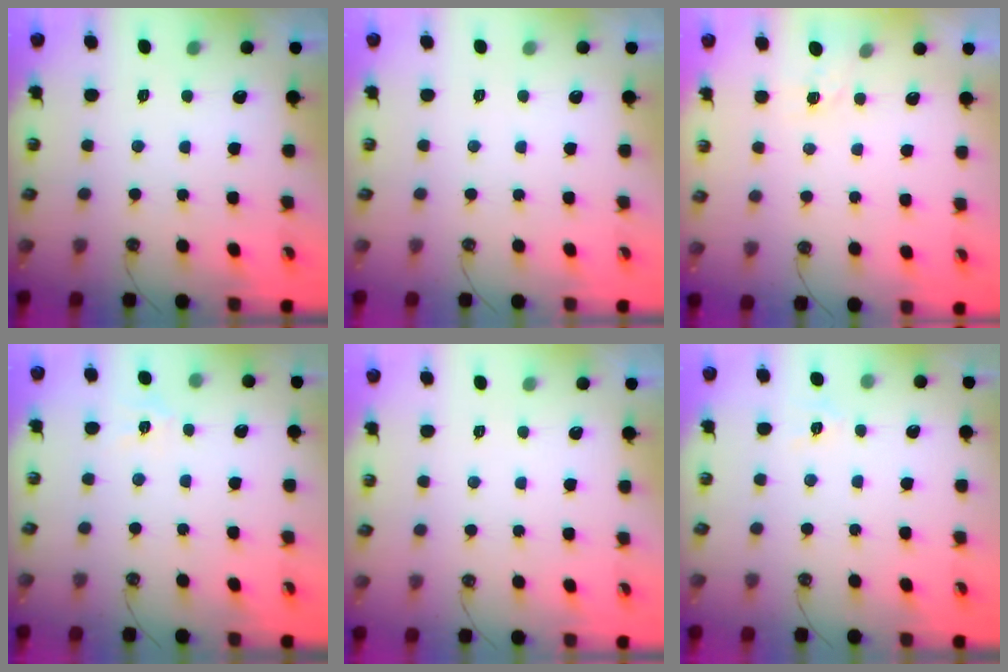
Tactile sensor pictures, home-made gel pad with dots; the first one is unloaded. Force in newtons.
{"total": 0.0}
{"total": 2.7, "press": 2.6, "slide": 0.4}
{"total": 4.3, "press": 4.3, "slide": 0.6}
{"total": 0.0}
{"total": 5.8, "press": 5.7, "slide": 0.6}